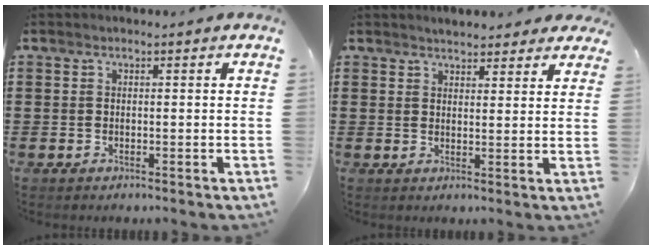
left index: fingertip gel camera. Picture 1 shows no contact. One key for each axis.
{"total": 2.9, "fx": 2.9, "fy": 0.6, "fz": 0.5, "tx": -0.016, "ty": -0.003, "tz": 0.053}